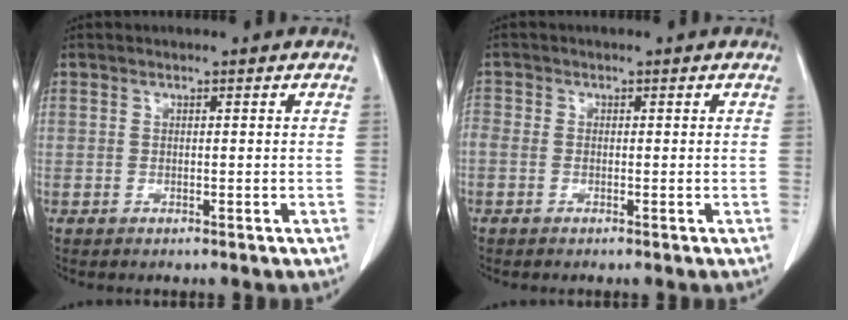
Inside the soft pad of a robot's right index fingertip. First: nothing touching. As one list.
[{"total": 2.4, "force": [-0.3, 1.7, 1.7], "torque": [-0.060, 0.009, -0.004]}]